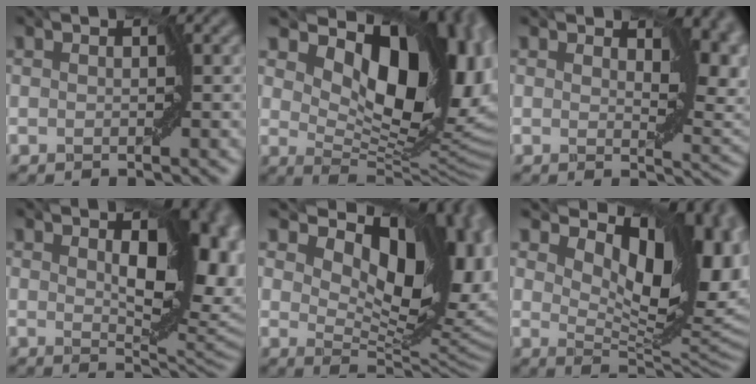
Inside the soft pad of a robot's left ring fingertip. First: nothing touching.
{"total": 14.9, "force": [5.0, 7.8, 11.7], "torque": [-0.159, -0.011, 0.091]}
{"total": 7.9, "force": [1.7, 4.1, 6.5], "torque": [-0.089, -0.005, 0.025]}
{"total": 11.9, "force": [1.4, 6.4, 10.0], "torque": [-0.127, -0.004, 0.025]}
{"total": 15.4, "force": [4.8, 8.2, 12.1], "torque": [-0.167, -0.008, 0.086]}
{"total": 12.9, "force": [3.8, 6.3, 10.5], "torque": [-0.148, -0.013, 0.071]}